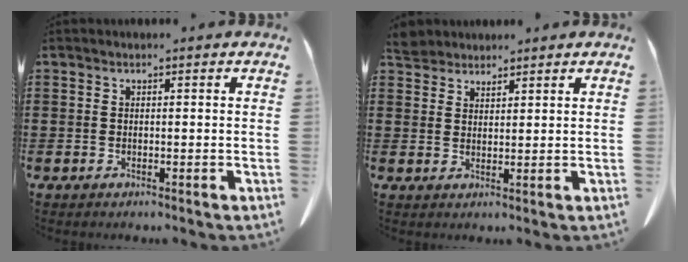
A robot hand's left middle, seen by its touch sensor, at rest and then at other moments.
{"total": 3.6, "force": [3.5, 0.7, 0.6], "torque": [-0.023, -0.003, 0.067]}